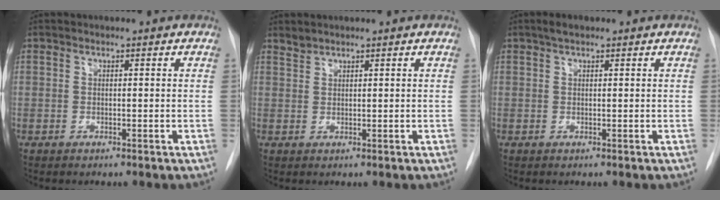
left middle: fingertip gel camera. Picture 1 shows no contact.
{"total": 1.2, "force": [1.2, 0.0, 0.0], "torque": [-0.003, 0.003, 0.027]}
{"total": 1.6, "force": [1.2, 0.5, 1.0], "torque": [-0.022, 0.010, 0.020]}